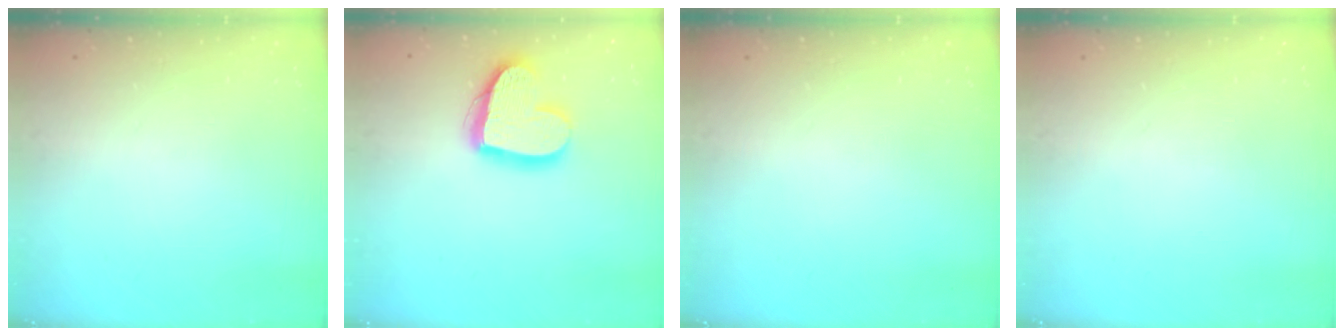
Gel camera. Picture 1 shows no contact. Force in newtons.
{"total": 16.9, "press": 16.8, "slide": 1.6}
{"total": 0.0}
{"total": 0.0}